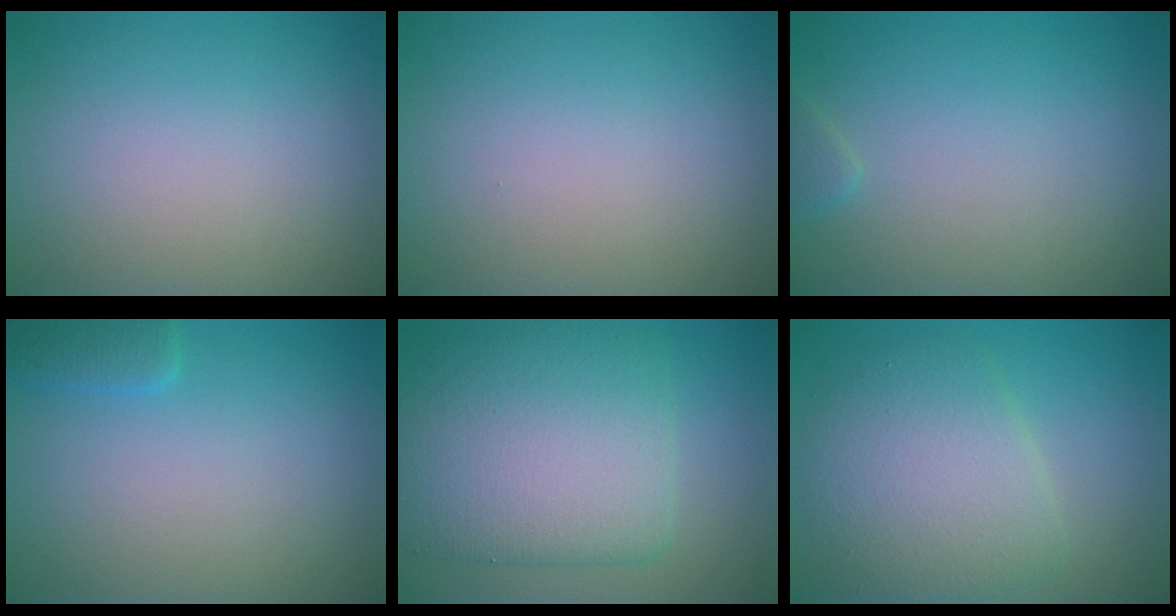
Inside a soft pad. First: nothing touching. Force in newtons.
{"total": 0.0}
{"total": 0.7, "press": 0.7, "slide": 0.0}
{"total": 1.6, "press": 1.6, "slide": 0.1}
{"total": 9.6, "press": 9.6, "slide": 0.2}
{"total": 6.4, "press": 6.4, "slide": 0.2}